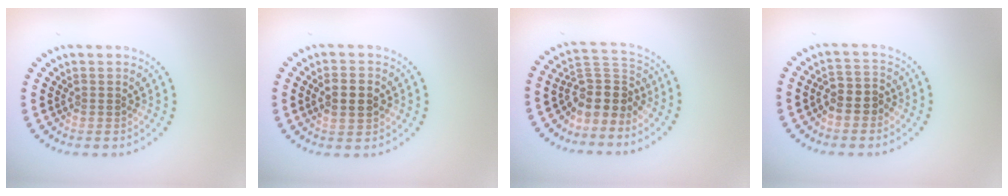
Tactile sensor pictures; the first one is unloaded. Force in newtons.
{"total": 2.8, "press": 2.8, "slide": 0.2}
{"total": 4.1, "press": 3.2, "slide": 2.5}
{"total": 2.6, "press": 2.3, "slide": 1.2}